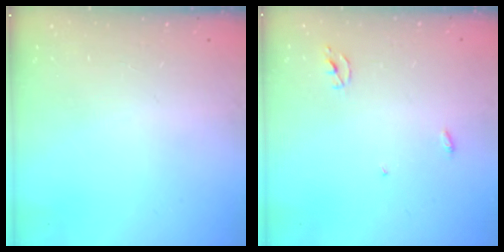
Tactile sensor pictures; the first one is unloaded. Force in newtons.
{"total": 2.3, "press": 2.3, "slide": 0.2}